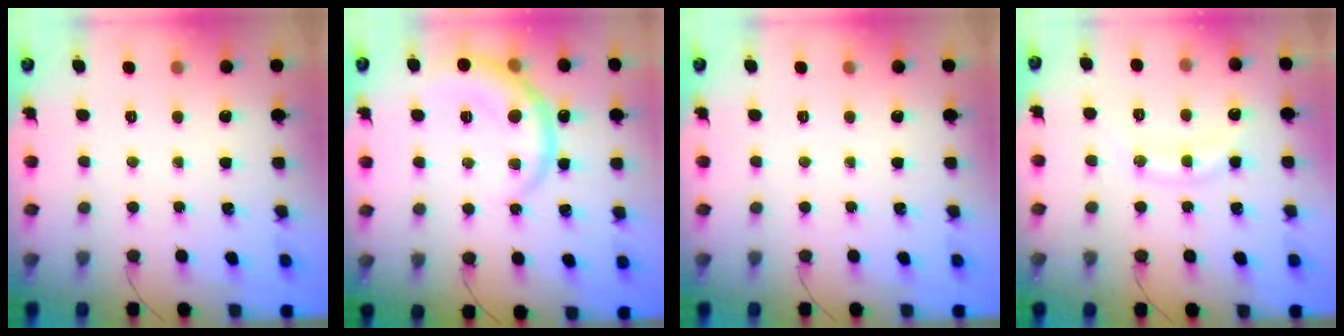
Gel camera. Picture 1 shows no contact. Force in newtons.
{"total": 11.1, "press": 11.1, "slide": 0.6}
{"total": 0.0}
{"total": 10.7, "press": 10.7, "slide": 0.8}